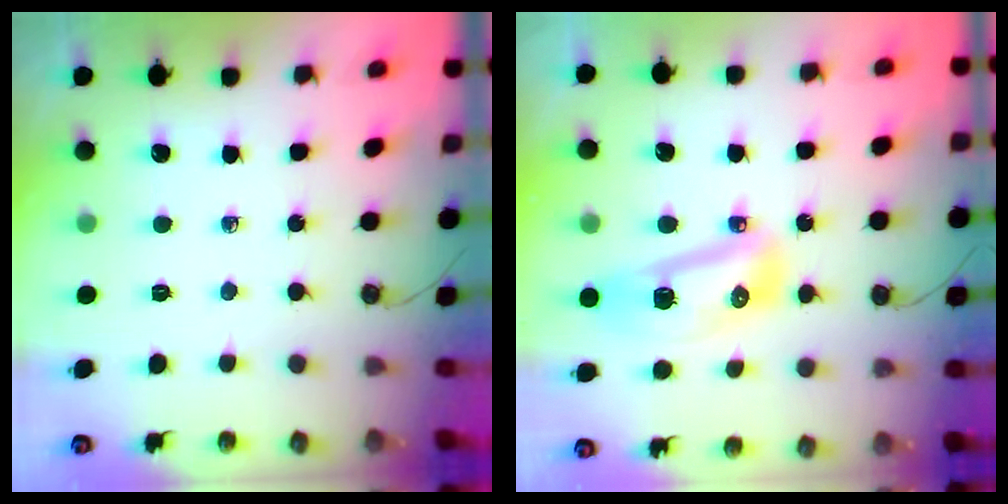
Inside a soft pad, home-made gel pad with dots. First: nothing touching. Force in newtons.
{"total": 11.3, "press": 11.2, "slide": 1.3}